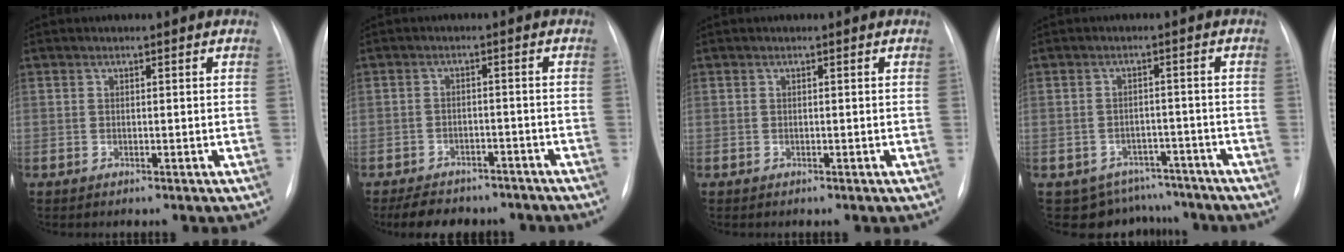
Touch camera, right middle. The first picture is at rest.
{"total": 9.7, "force": [-8.1, 4.5, 3.0], "torque": [-0.046, 0.003, -0.106]}
{"total": 0.0}
{"total": 7.6, "force": [-6.4, 4.1, -0.6], "torque": [0.021, 0.028, -0.077]}